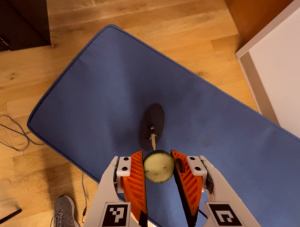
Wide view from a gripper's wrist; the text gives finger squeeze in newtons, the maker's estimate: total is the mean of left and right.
{"total": 8.0, "left": 8.2, "right": 7.8}